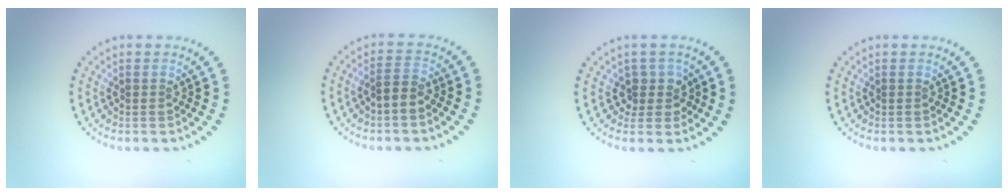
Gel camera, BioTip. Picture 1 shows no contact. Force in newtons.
{"total": 1.8, "press": 1.7, "slide": 0.8}
{"total": 2.0, "press": 1.6, "slide": 1.2}
{"total": 0.0}